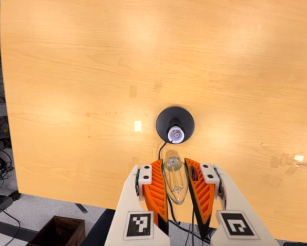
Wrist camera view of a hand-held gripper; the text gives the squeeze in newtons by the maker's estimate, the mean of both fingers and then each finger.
{"total": 20.5, "left": 22.6, "right": 18.3}